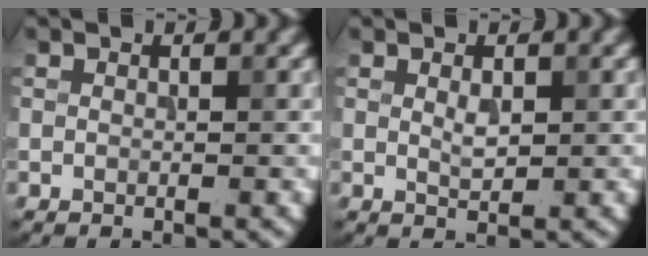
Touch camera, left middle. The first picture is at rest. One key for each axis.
{"total": 1.3, "fx": 0.4, "fy": 0.6, "fz": 1.1, "tx": -0.023, "ty": -0.001, "tz": 0.010}